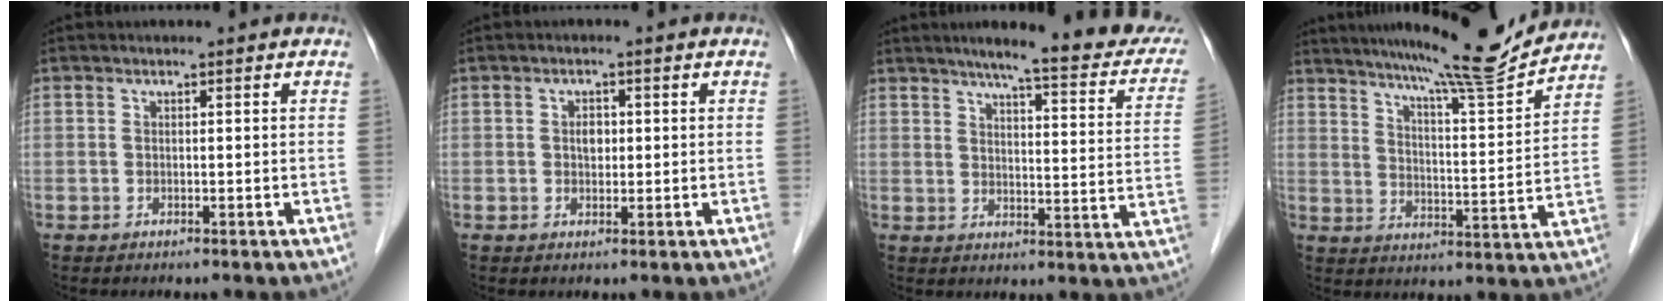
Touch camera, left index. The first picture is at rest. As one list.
[{"total": 1.8, "force": [0.2, 1.3, 1.3], "torque": [-0.023, 0.003, 0.004]}, {"total": 19.3, "force": [15.9, 2.2, 10.6], "torque": [-0.123, -0.016, 0.186]}, {"total": 14.9, "force": [13.7, -0.8, 5.8], "torque": [-0.096, -0.019, 0.195]}]